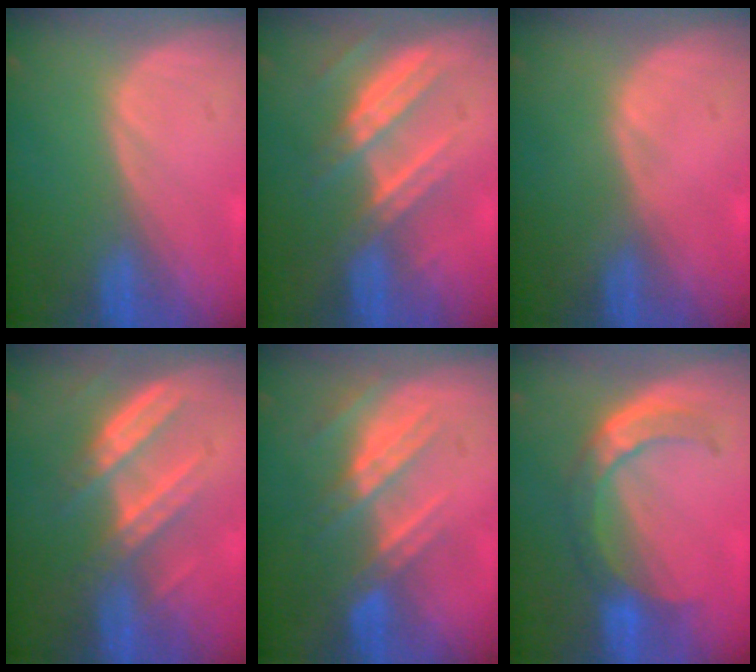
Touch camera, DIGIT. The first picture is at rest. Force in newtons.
{"total": 7.5, "press": 6.7, "slide": 3.3}
{"total": 0.0}
{"total": 6.8, "press": 6.4, "slide": 2.3}
{"total": 7.5, "press": 6.6, "slide": 3.4}
{"total": 6.7, "press": 6.2, "slide": 2.5}